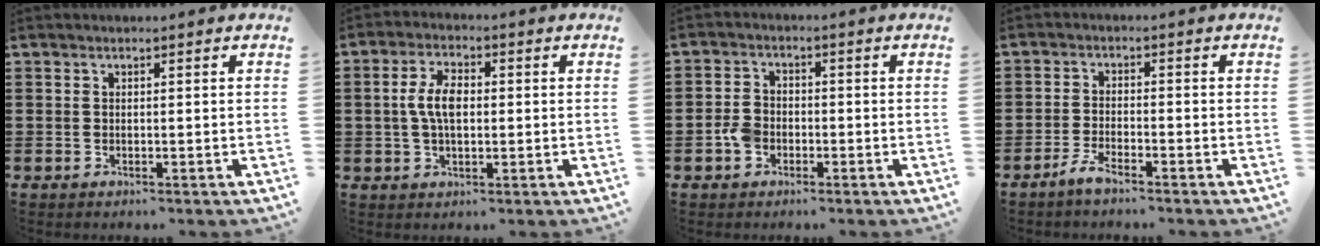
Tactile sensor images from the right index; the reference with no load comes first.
{"total": 5.8, "force": [0.2, 2.8, 5.0], "torque": [-0.106, 0.009, 0.000]}
{"total": 3.6, "force": [-1.3, 2.7, 2.0], "torque": [-0.061, -0.002, -0.031]}
{"total": 2.9, "force": [-2.4, 0.4, 1.6], "torque": [-0.042, 0.002, -0.050]}